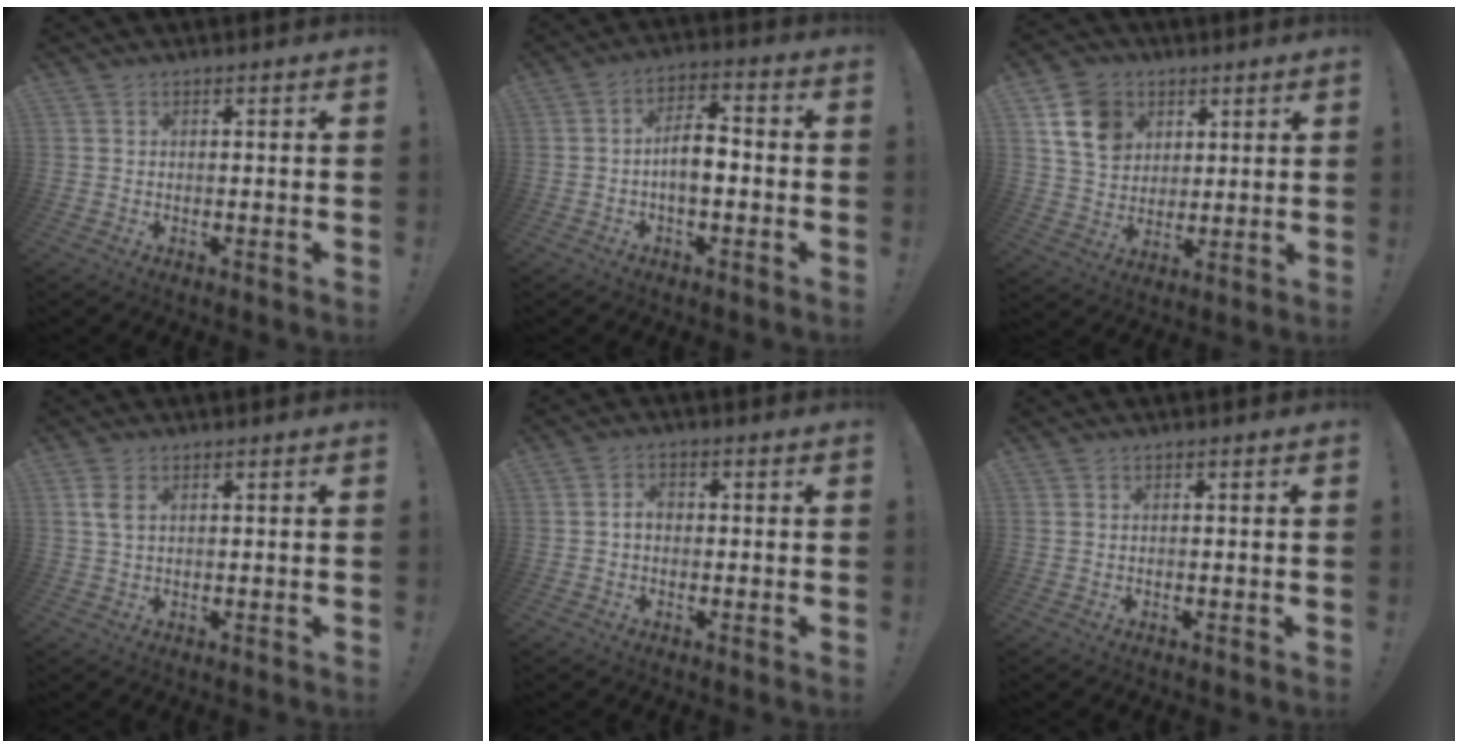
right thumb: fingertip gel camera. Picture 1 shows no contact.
{"total": 7.8, "force": [-1.8, 3.8, 6.5], "torque": [-0.121, 0.012, -0.035]}
{"total": 14.0, "force": [6.0, 11.0, 6.2], "torque": [-0.106, -0.013, 0.125]}
{"total": 4.1, "force": [0.8, 2.9, 2.9], "torque": [-0.063, 0.008, 0.014]}
{"total": 2.9, "force": [-0.5, 2.1, 1.9], "torque": [-0.029, 0.007, -0.012]}
{"total": 0.0}